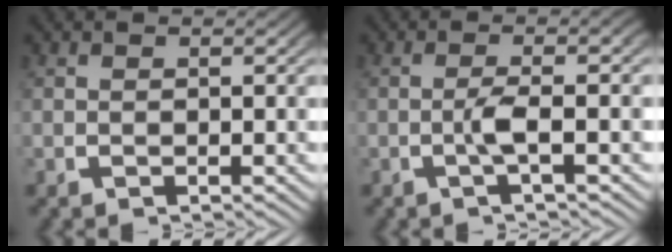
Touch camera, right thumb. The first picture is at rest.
{"total": 2.7, "force": [-0.6, 0.2, 2.6], "torque": [-0.055, 0.002, -0.014]}